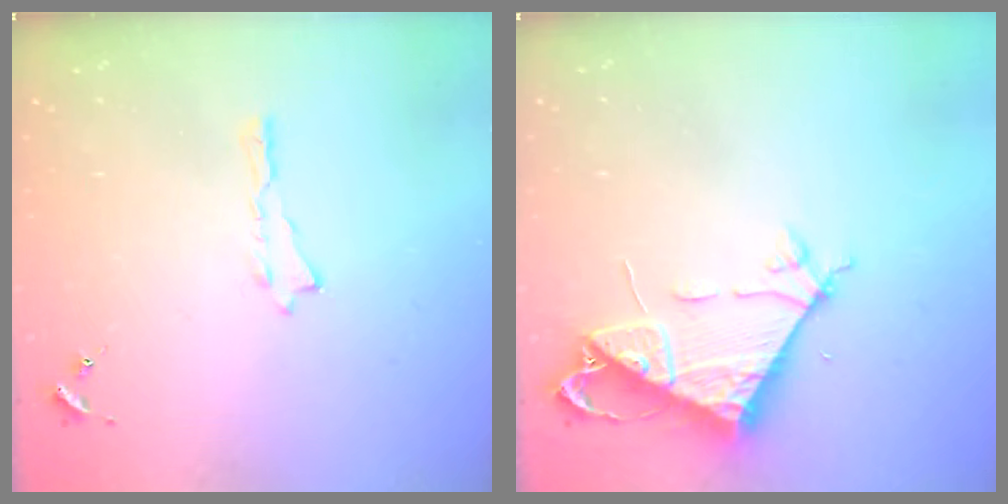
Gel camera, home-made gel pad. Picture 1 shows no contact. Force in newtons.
{"total": 7.3, "press": 7.3, "slide": 0.8}